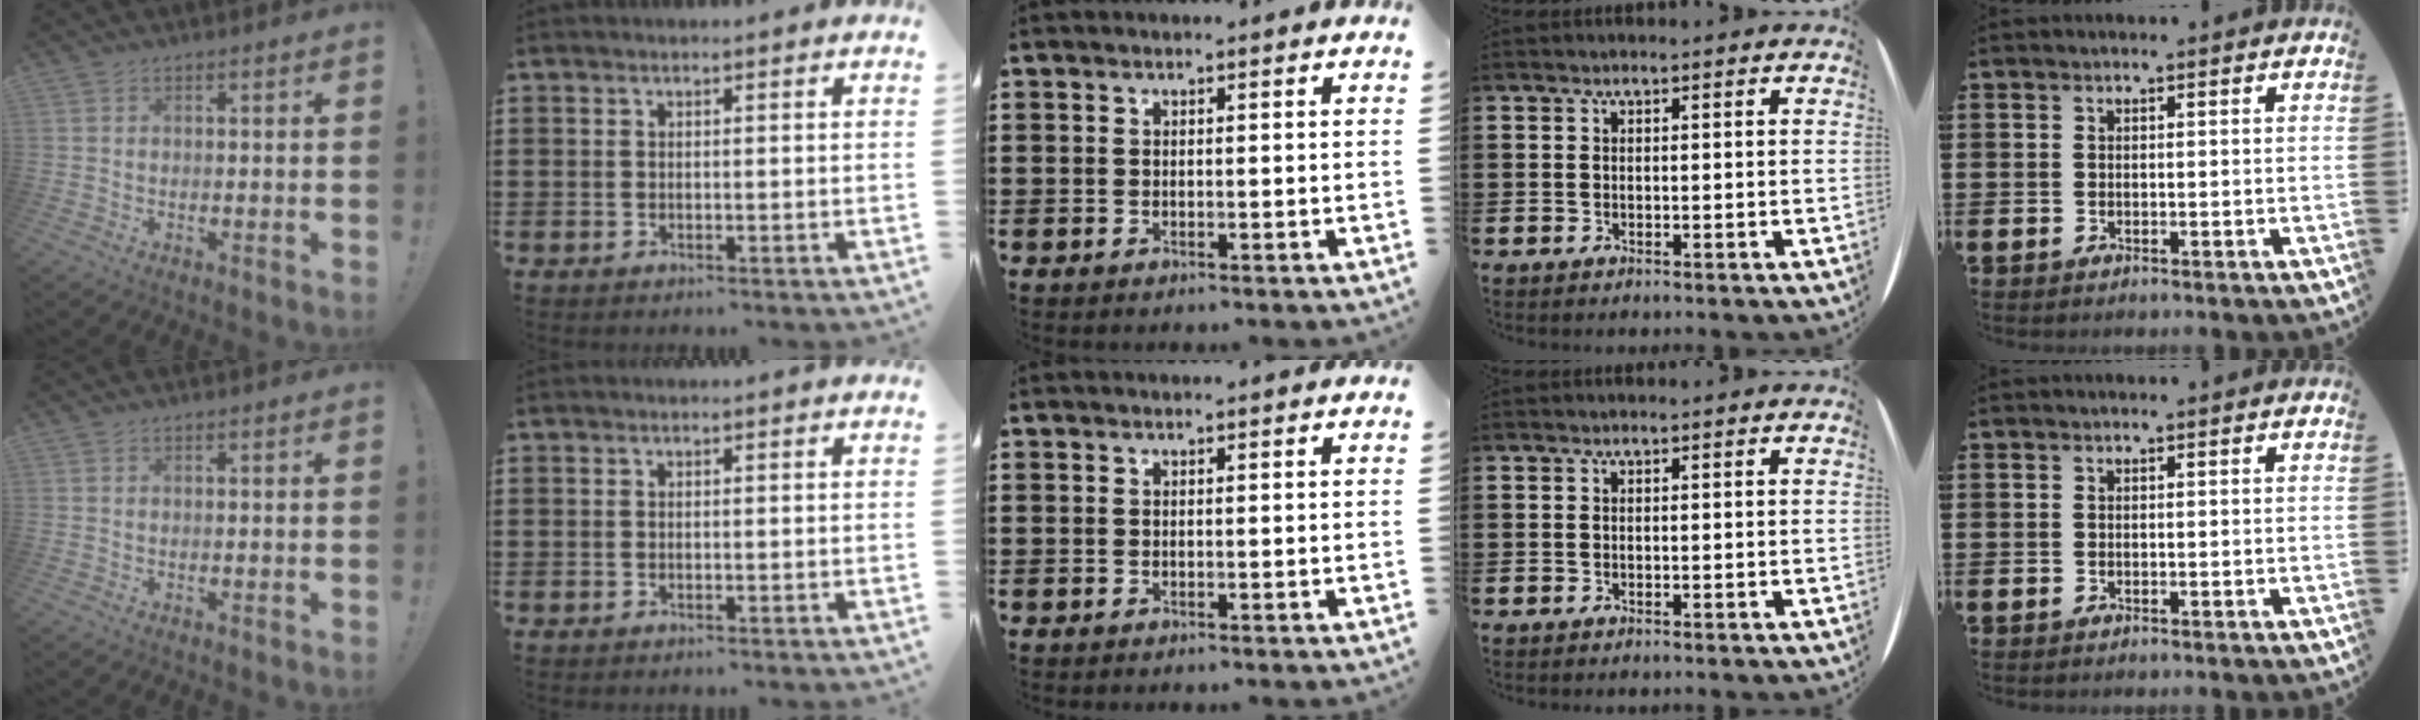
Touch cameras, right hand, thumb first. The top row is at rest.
{}